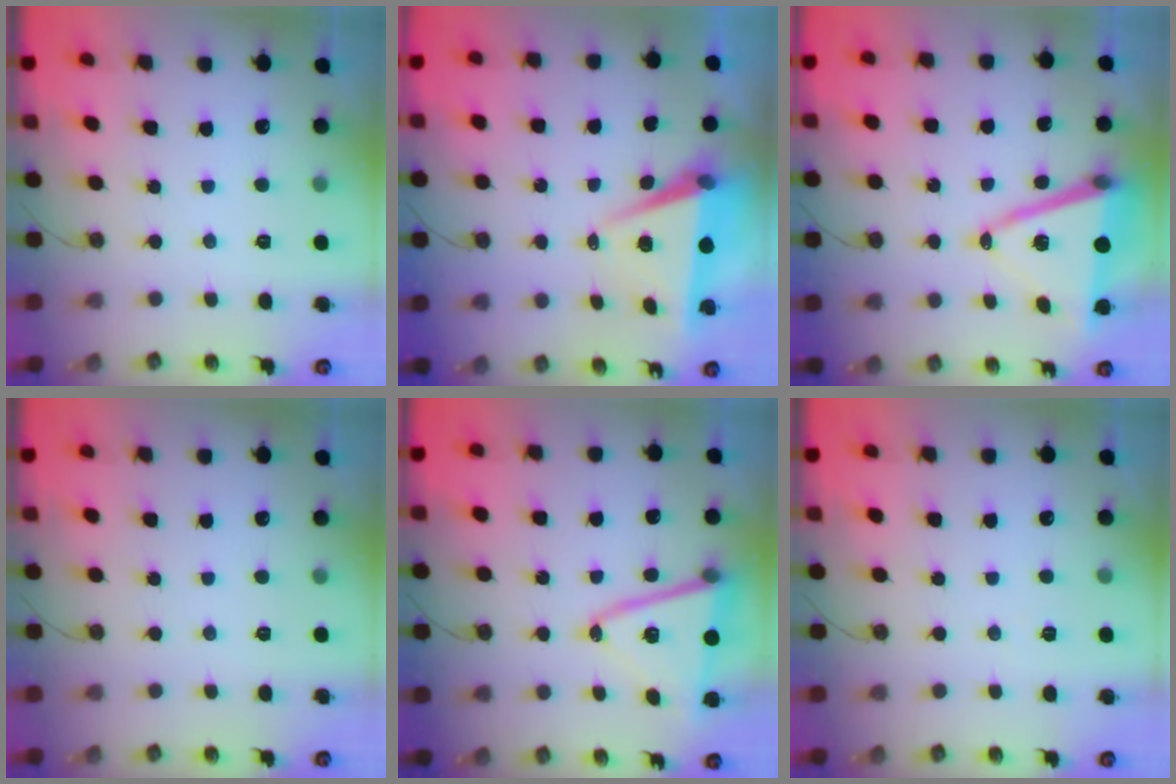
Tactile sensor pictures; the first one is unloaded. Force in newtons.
{"total": 6.8, "press": 5.2, "slide": 4.3}
{"total": 14.8, "press": 14.3, "slide": 3.7}
{"total": 0.0}
{"total": 13.8, "press": 13.6, "slide": 2.4}
{"total": 4.8, "press": 2.1, "slide": 4.4}